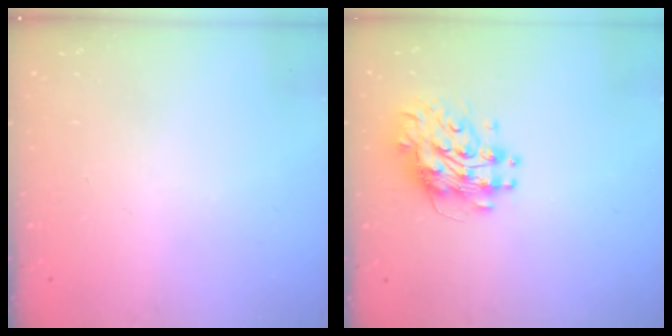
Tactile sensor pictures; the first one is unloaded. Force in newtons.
{"total": 9.9, "press": 9.9, "slide": 0.9}